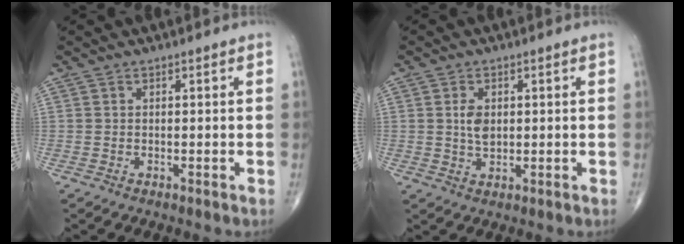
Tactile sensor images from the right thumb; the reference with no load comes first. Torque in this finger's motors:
{"motor_torque": [2.66, 2.16, 0.50, 0.18, 0.00]}